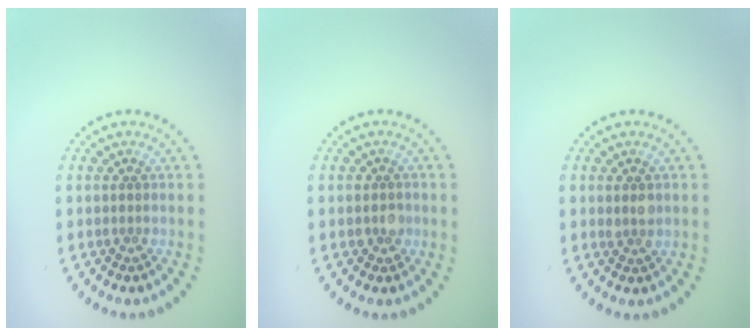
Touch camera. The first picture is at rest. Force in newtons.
{"total": 1.4, "press": 1.3, "slide": 0.7}
{"total": 1.4, "press": 1.3, "slide": 0.5}